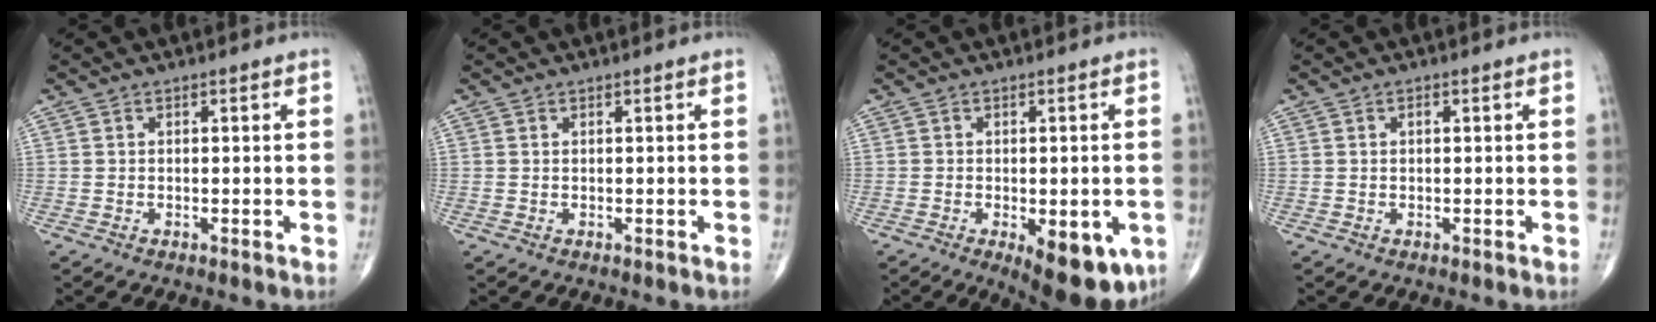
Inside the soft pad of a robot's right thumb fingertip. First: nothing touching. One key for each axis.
{"total": 0.0}
{"total": 11.9, "fx": -4.5, "fy": 5.1, "fz": 9.7, "tx": -0.111, "ty": -0.006, "tz": -0.050}
{"total": 0.6, "fx": 0.2, "fy": 0.3, "fz": 0.5, "tx": -0.010, "ty": 0.000, "tz": 0.003}